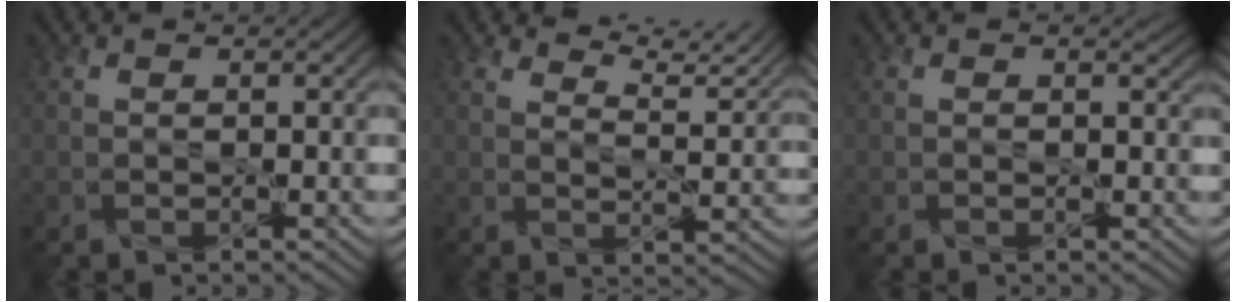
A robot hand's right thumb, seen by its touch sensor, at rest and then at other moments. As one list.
[{"total": 6.4, "force": [5.5, 1.4, 3.0], "torque": [-0.064, 0.006, 0.085]}, {"total": 0.7, "force": [0.3, 0.6, 0.1], "torque": [-0.004, -0.004, 0.003]}]